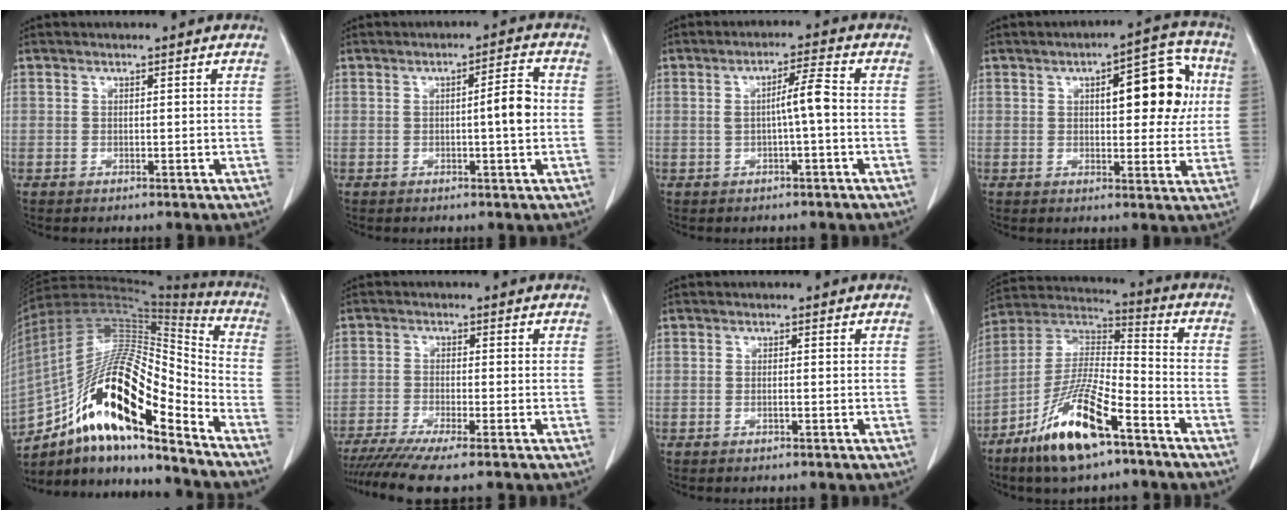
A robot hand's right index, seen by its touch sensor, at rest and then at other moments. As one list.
[{"total": 4.5, "force": [-0.2, 0.4, 4.5], "torque": [-0.063, 0.007, -0.005]}, {"total": 4.3, "force": [-0.3, 0.0, 4.3], "torque": [-0.071, 0.009, -0.005]}, {"total": 11.4, "force": [2.8, 4.0, 10.3], "torque": [-0.127, 0.029, 0.035]}, {"total": 22.7, "force": [-13.0, 4.7, 18.0], "torque": [-0.330, 0.004, -0.225]}, {"total": 8.3, "force": [-6.8, -0.6, 4.7], "torque": [-0.070, -0.017, -0.111]}, {"total": 0.5, "force": [-0.2, 0.0, 0.5], "torque": [-0.011, 0.000, -0.002]}, {"total": 15.8, "force": [-9.3, 3.3, 12.3], "torque": [-0.245, -0.012, -0.172]}]